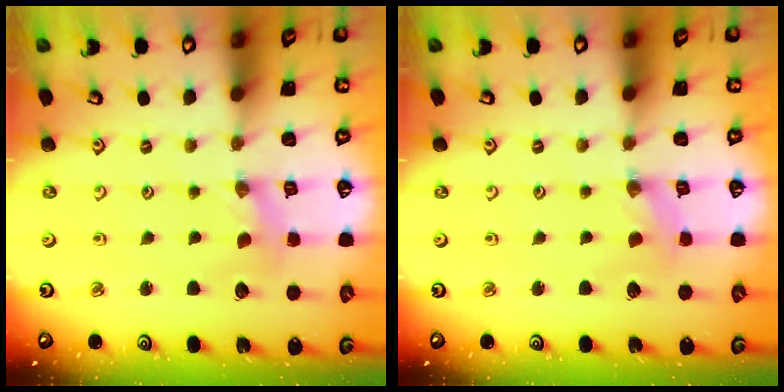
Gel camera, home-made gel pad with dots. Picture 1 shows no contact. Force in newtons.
{"total": 0.0}